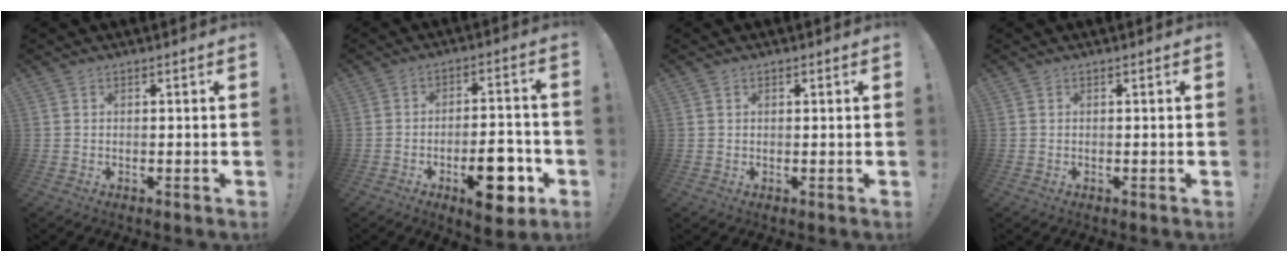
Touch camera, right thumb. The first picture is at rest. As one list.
[{"total": 15.9, "force": [-6.8, 6.1, 13.1], "torque": [-0.183, 0.038, -0.100]}, {"total": 0.6, "force": [0.3, 0.4, 0.4], "torque": [-0.007, 0.003, 0.004]}, {"total": 0.0}]